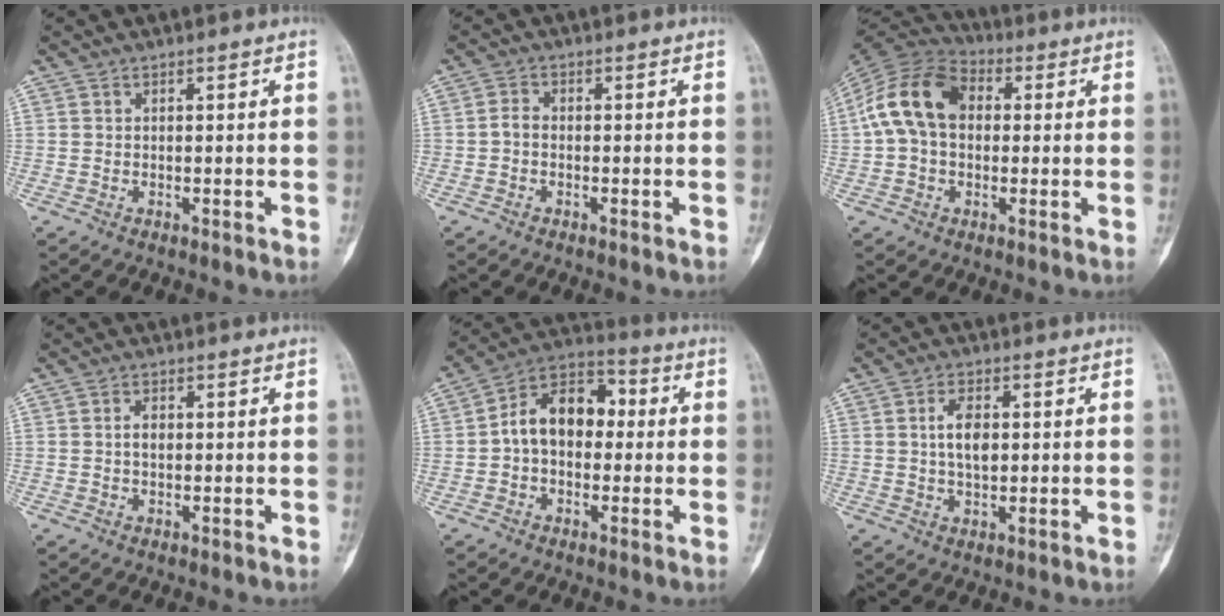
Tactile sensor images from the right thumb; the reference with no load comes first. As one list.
[{"total": 1.8, "force": [-0.7, 1.2, 1.3], "torque": [-0.024, 0.007, -0.019]}, {"total": 13.7, "force": [1.6, 9.6, 9.6], "torque": [-0.173, 0.034, 0.018]}, {"total": 0.8, "force": [-0.1, 0.7, 0.3], "torque": [0.000, 0.003, -0.005]}, {"total": 12.8, "force": [0.4, 8.7, 9.3], "torque": [-0.125, 0.039, -0.008]}, {"total": 5.6, "force": [0.8, 3.1, 4.6], "torque": [-0.080, 0.000, 0.012]}]